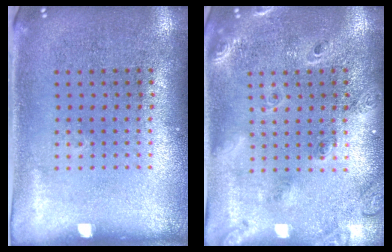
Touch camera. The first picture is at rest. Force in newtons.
{"total": 1.7, "press": 1.6, "slide": 0.6}